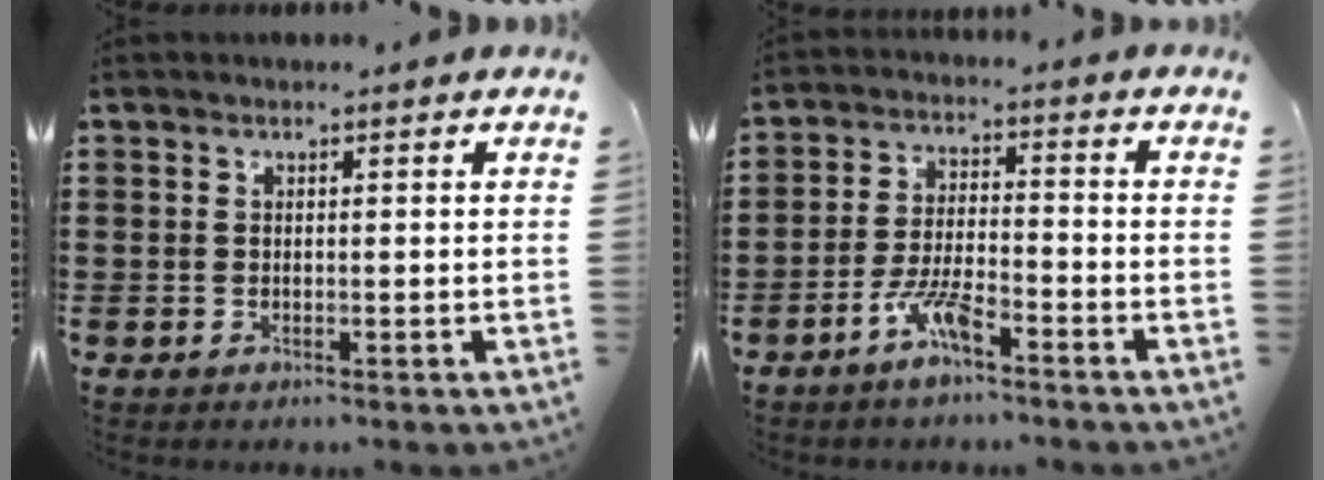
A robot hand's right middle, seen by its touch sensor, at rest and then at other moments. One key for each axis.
{"total": 5.9, "fx": -4.2, "fy": 1.1, "fz": 4.1, "tx": -0.094, "ty": -0.001, "tz": -0.080}